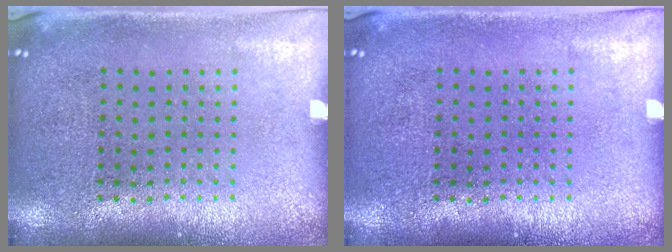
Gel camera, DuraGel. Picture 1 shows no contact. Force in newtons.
{"total": 0.0}